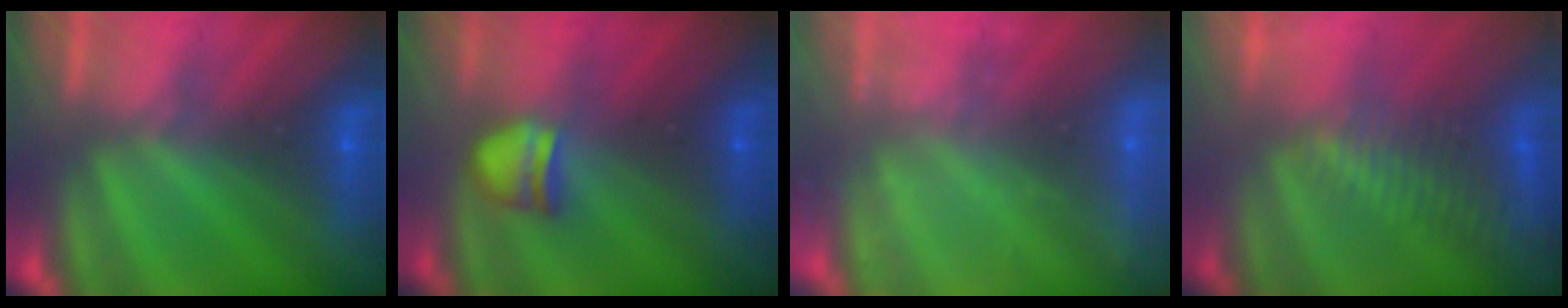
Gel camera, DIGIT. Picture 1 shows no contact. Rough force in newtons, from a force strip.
{"total": 2.3}
{"total": 2.4}
{"total": 3.5}